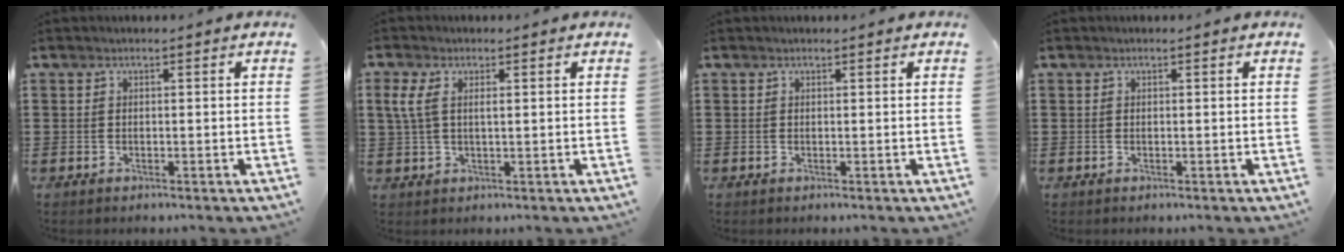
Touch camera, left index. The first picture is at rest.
{"total": 3.0, "force": [0.9, 1.3, 2.5], "torque": [-0.062, 0.003, 0.013]}
{"total": 0.0}
{"total": 0.0}